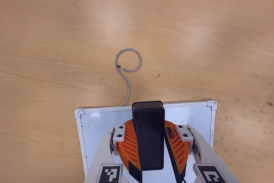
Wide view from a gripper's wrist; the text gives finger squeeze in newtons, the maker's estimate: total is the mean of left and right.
{"total": 10.7, "left": 10.2, "right": 11.1}